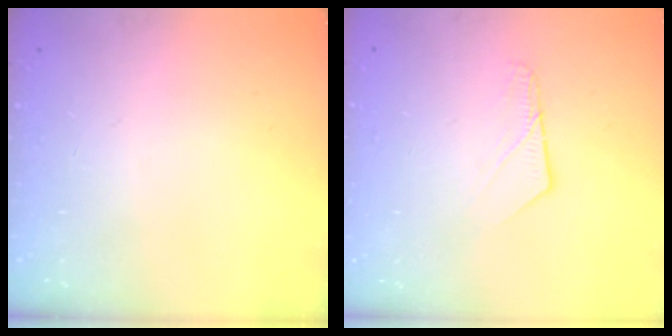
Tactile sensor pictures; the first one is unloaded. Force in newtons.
{"total": 6.3, "press": 6.3, "slide": 0.5}